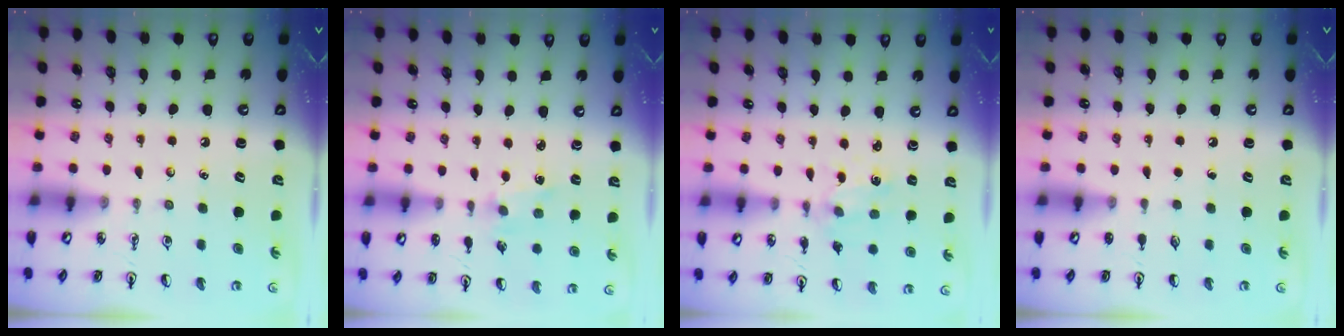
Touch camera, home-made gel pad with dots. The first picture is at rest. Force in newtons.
{"total": 1.4, "press": 1.4, "slide": 0.3}
{"total": 1.7, "press": 1.7, "slide": 0.3}
{"total": 0.0}